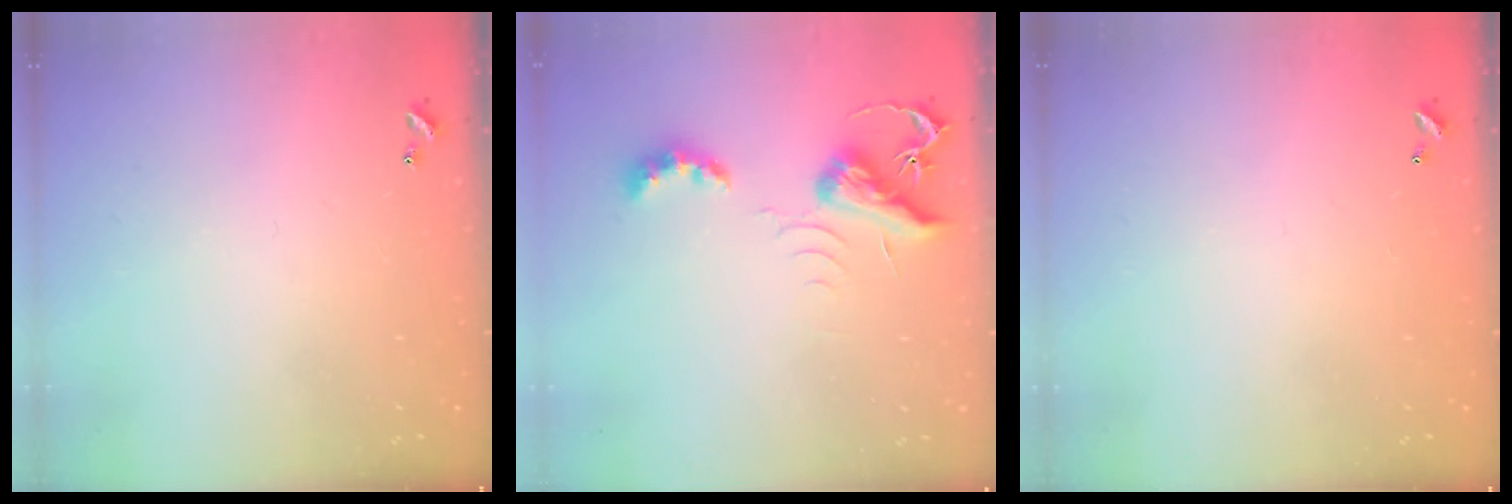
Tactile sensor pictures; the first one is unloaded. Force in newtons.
{"total": 6.8, "press": 6.8, "slide": 0.3}
{"total": 2.9, "press": 2.9, "slide": 0.1}